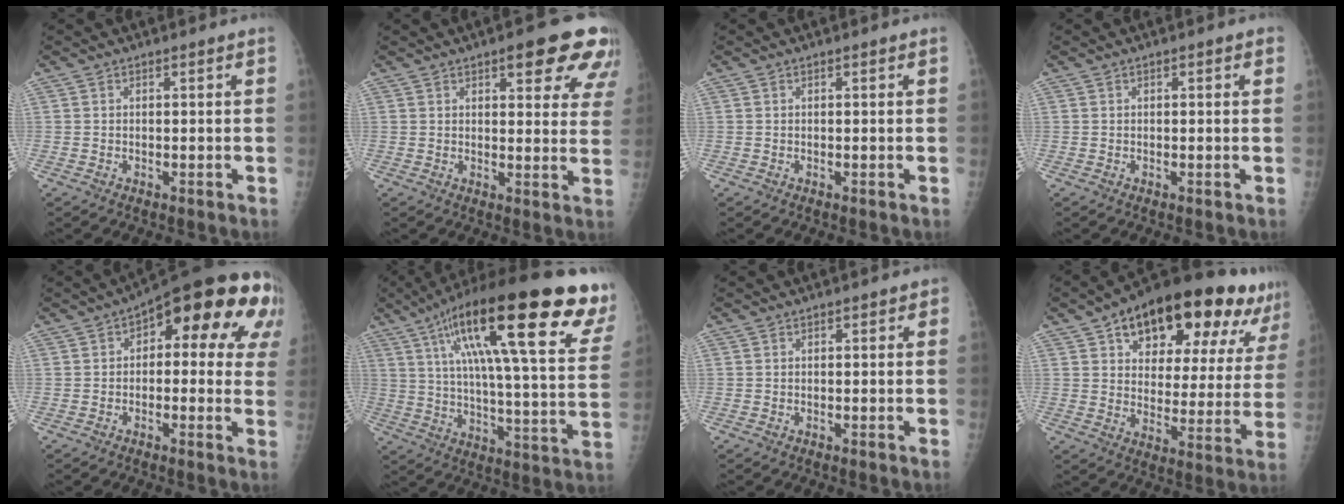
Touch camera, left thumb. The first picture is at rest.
{"total": 13.3, "force": [7.4, 4.4, 10.1], "torque": [-0.090, -0.027, 0.083]}
{"total": 0.0}
{"total": 1.6, "force": [0.6, 0.7, 1.3], "torque": [-0.015, 0.003, 0.004]}
{"total": 19.6, "force": [6.6, 9.1, 16.0], "torque": [-0.157, 0.020, 0.070]}
{"total": 33.3, "force": [16.5, 7.6, 27.9], "torque": [-0.375, -0.004, 0.255]}
{"total": 1.5, "force": [0.2, 0.9, 1.2], "torque": [-0.006, 0.005, -0.005]}
{"total": 26.5, "force": [15.2, 12.0, 18.1], "torque": [-0.225, -0.009, 0.219]}